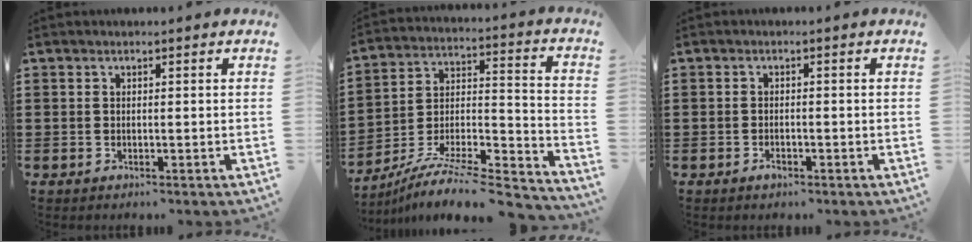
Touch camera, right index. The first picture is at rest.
{"total": 8.3, "force": [-7.2, 1.1, 4.0], "torque": [-0.065, 0.000, -0.144]}
{"total": 1.3, "force": [-0.9, 0.4, 0.8], "torque": [-0.019, -0.007, -0.014]}